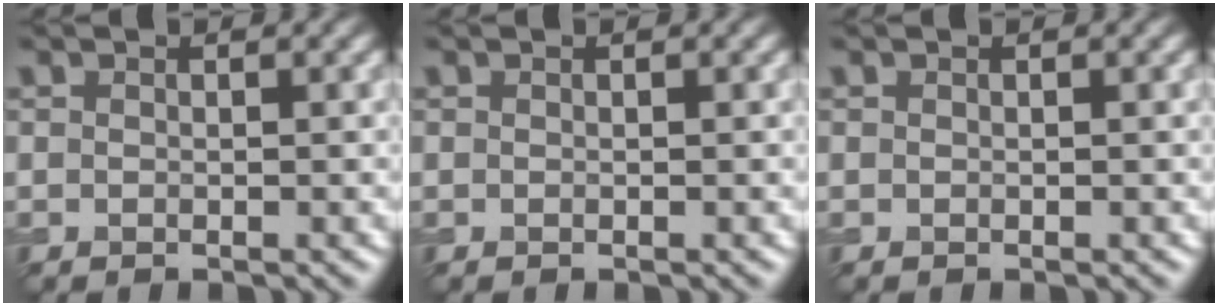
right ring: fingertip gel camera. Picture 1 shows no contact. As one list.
[{"total": 0.0}, {"total": 0.0}]